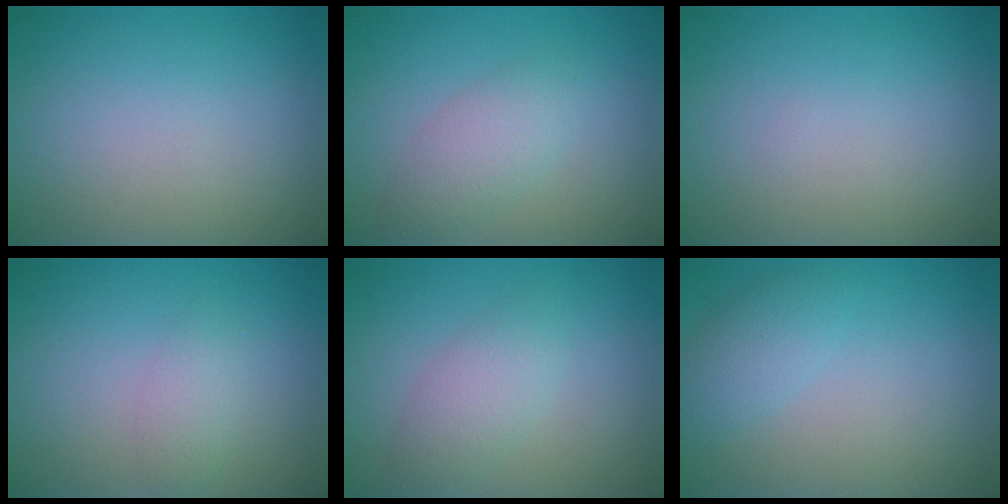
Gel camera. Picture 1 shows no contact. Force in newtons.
{"total": 2.8, "press": 2.8, "slide": 0.2}
{"total": 0.0}
{"total": 1.6, "press": 1.6, "slide": 0.0}
{"total": 2.7, "press": 2.7, "slide": 0.1}
{"total": 2.3, "press": 2.3, "slide": 0.2}